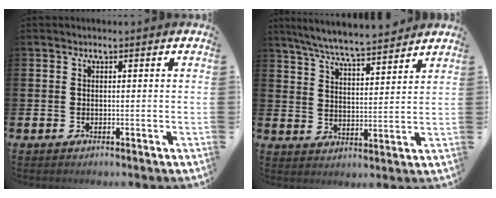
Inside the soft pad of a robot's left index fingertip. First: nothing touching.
{"total": 6.8, "force": [6.5, 0.2, 1.9], "torque": [-0.063, -0.039, 0.116]}